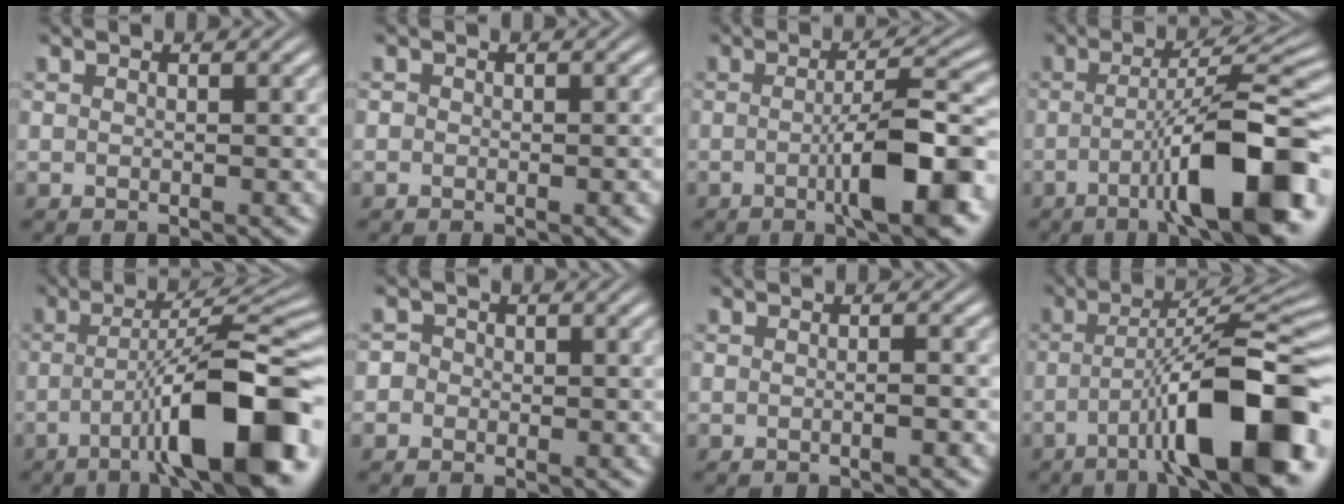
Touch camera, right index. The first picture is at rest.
{"total": 0.6, "force": [-0.3, 0.4, 0.2], "torque": [-0.001, 0.000, -0.007]}
{"total": 6.7, "force": [-2.1, 1.1, 6.3], "torque": [-0.088, 0.006, -0.040]}
{"total": 9.6, "force": [-3.3, 1.6, 8.9], "torque": [-0.131, 0.000, -0.048]}
{"total": 10.6, "force": [-3.4, 2.2, 9.8], "torque": [-0.146, -0.002, -0.047]}
{"total": 2.3, "force": [-0.6, 2.2, 0.3], "torque": [-0.008, 0.000, -0.020]}
{"total": 0.7, "force": [-0.4, -0.1, 0.5], "torque": [-0.007, 0.005, -0.012]}
{"total": 11.6, "force": [-3.7, 2.7, 10.6], "torque": [-0.158, -0.003, -0.052]}